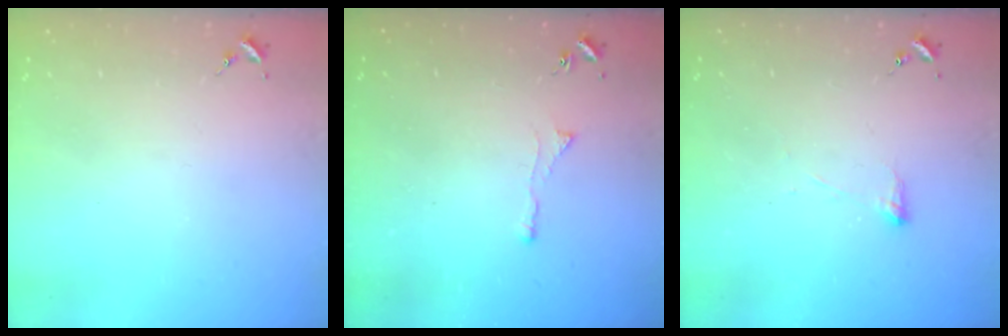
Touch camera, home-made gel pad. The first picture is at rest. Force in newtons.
{"total": 3.0, "press": 2.9, "slide": 0.5}
{"total": 2.8, "press": 2.7, "slide": 0.7}